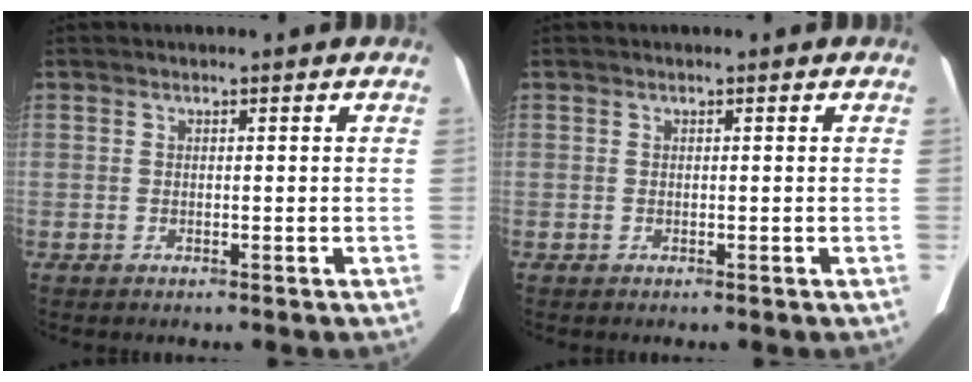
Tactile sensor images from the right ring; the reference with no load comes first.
{"total": 0.0}